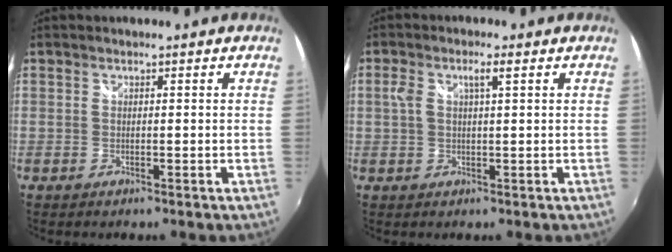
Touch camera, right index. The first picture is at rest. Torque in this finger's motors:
{"motor_torque": [0.09, 0.00, 0.09, 0.02]}